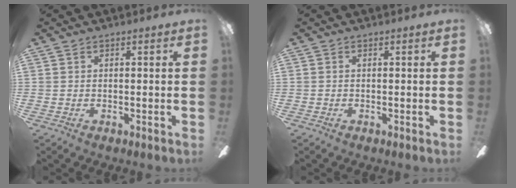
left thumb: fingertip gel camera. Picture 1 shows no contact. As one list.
[{"total": 0.0}]